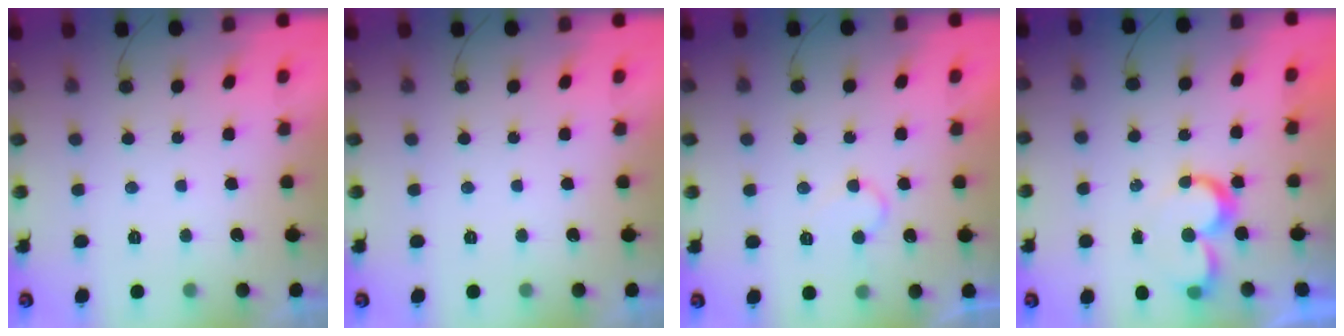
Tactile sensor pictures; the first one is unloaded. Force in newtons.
{"total": 0.0}
{"total": 7.3, "press": 7.3, "slide": 0.6}
{"total": 7.2, "press": 7.1, "slide": 0.7}